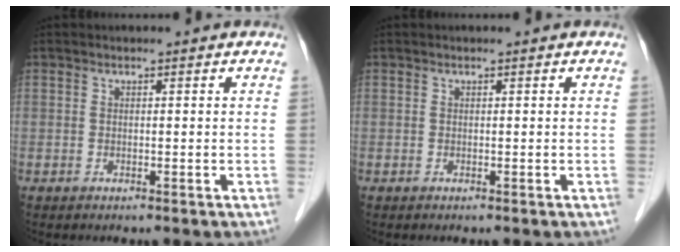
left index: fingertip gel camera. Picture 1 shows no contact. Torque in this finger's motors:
{"motor_torque": [0.00, 0.00, 0.00, 0.00]}